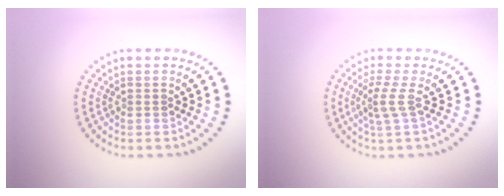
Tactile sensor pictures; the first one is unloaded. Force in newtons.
{"total": 2.1, "press": 1.4, "slide": 1.5}